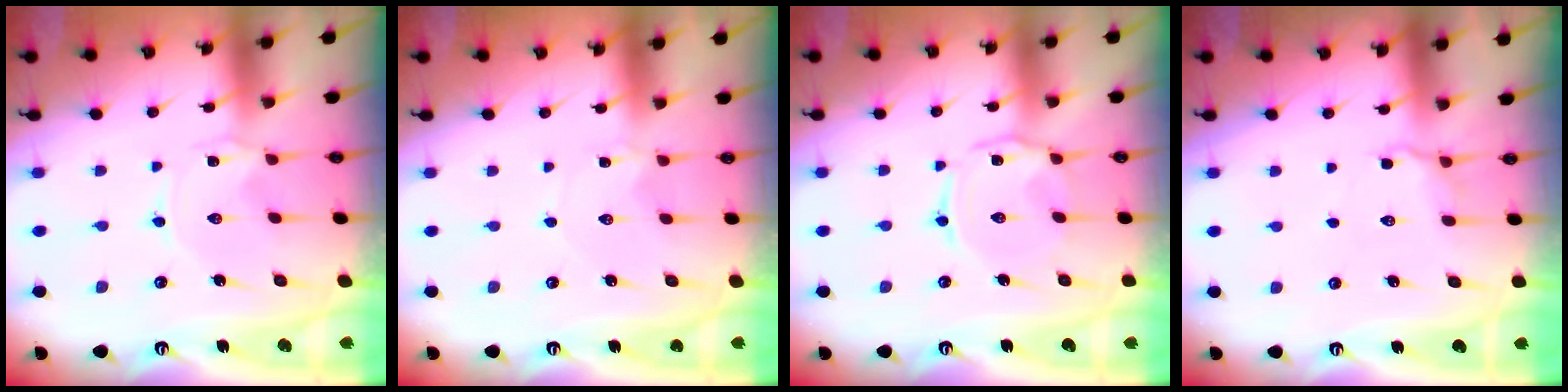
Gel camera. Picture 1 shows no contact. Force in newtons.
{"total": 1.1, "press": 1.1, "slide": 0.2}
{"total": 2.9, "press": 2.8, "slide": 0.4}
{"total": 5.2, "press": 4.8, "slide": 2.0}